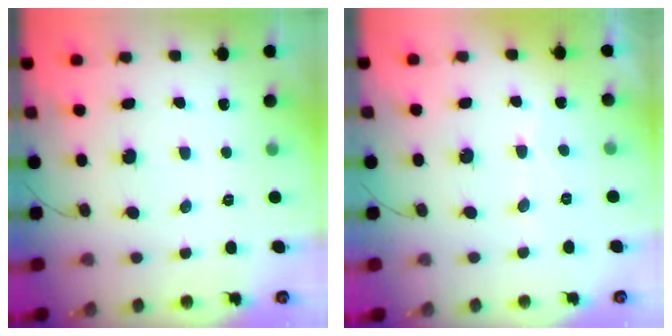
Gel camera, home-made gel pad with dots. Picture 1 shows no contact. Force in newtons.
{"total": 2.8, "press": 2.8, "slide": 0.2}